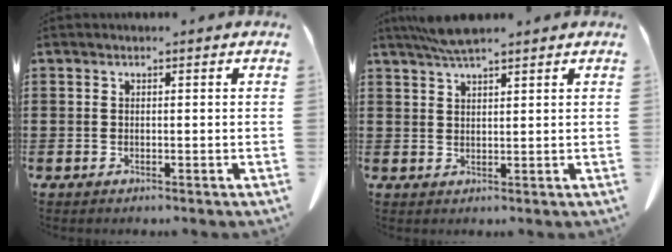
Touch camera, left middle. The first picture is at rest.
{"total": 4.0, "force": [3.3, 0.3, 2.2], "torque": [-0.051, 0.001, 0.061]}